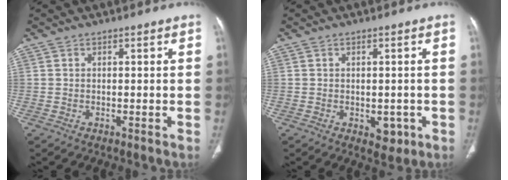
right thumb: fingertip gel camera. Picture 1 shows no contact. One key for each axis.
{"total": 3.4, "fx": -1.0, "fy": 2.3, "fz": 2.4, "tx": -0.011, "ty": 0.000, "tz": -0.004}